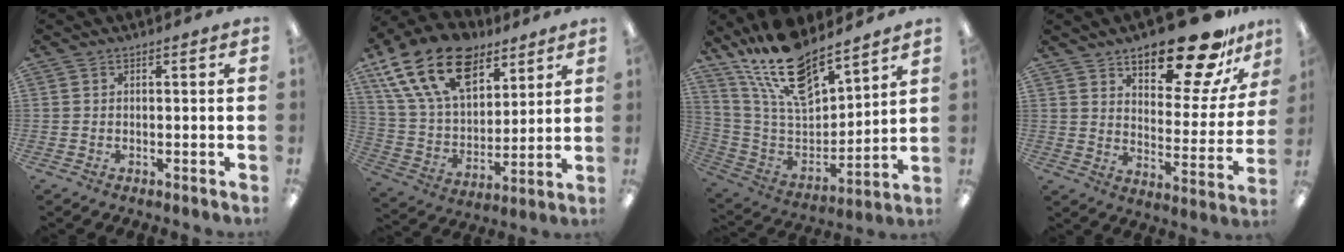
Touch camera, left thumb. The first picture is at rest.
{"total": 21.2, "force": [12.2, 12.5, 12.0], "torque": [-0.229, -0.054, 0.223]}
{"total": 19.3, "force": [15.6, 6.7, 9.1], "torque": [-0.188, -0.093, 0.279]}
{"total": 21.8, "force": [16.3, 7.9, 12.2], "torque": [-0.169, -0.108, 0.267]}